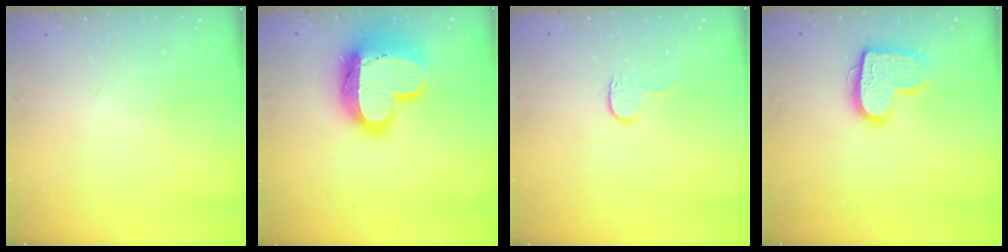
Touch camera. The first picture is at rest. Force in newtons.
{"total": 20.9, "press": 20.9, "slide": 1.8}
{"total": 4.7, "press": 4.7, "slide": 0.5}
{"total": 14.5, "press": 14.5, "slide": 0.8}